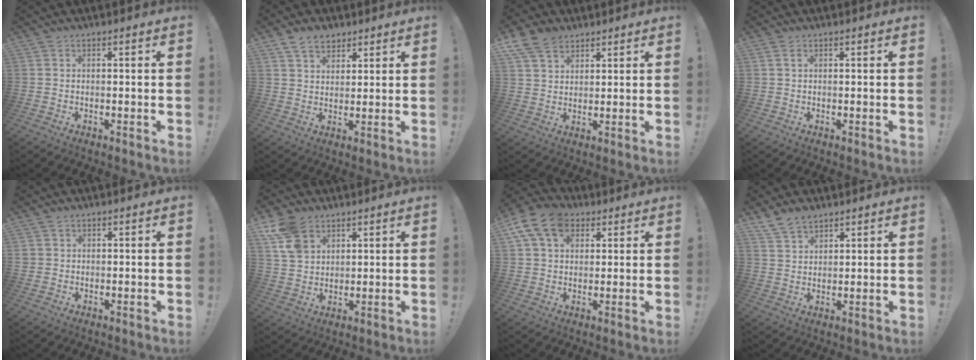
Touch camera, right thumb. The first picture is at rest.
{"total": 7.1, "force": [4.6, 4.6, 2.8], "torque": [-0.047, -0.016, 0.088]}
{"total": 9.0, "force": [5.9, 5.7, 3.7], "torque": [-0.069, -0.023, 0.118]}
{"total": 1.3, "force": [0.5, 0.5, 1.1], "torque": [-0.026, 0.004, 0.010]}
{"total": 1.7, "force": [0.7, 1.5, 0.2], "torque": [0.002, -0.001, 0.013]}
{"total": 10.4, "force": [6.1, 6.9, 4.9], "torque": [-0.100, -0.022, 0.123]}
{"total": 13.0, "force": [5.6, 9.2, 7.3], "torque": [-0.130, -0.013, 0.109]}
{"total": 6.0, "force": [4.8, 3.2, 1.6], "torque": [-0.041, -0.022, 0.096]}